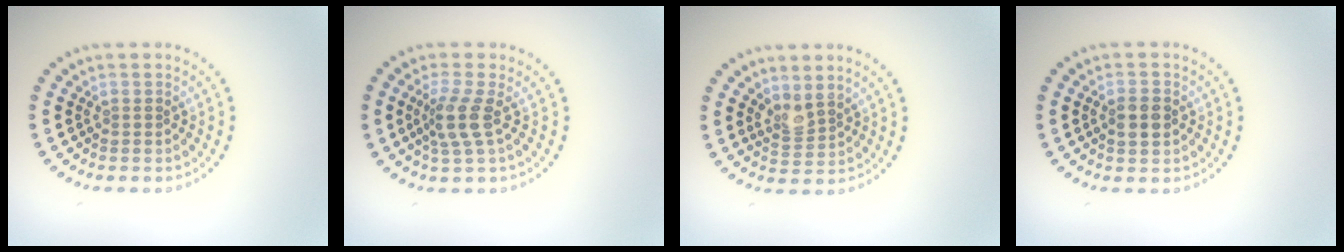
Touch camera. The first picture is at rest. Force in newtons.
{"total": 2.6, "press": 2.0, "slide": 1.7}
{"total": 2.1, "press": 1.8, "slide": 1.1}
{"total": 2.2, "press": 2.2, "slide": 0.3}